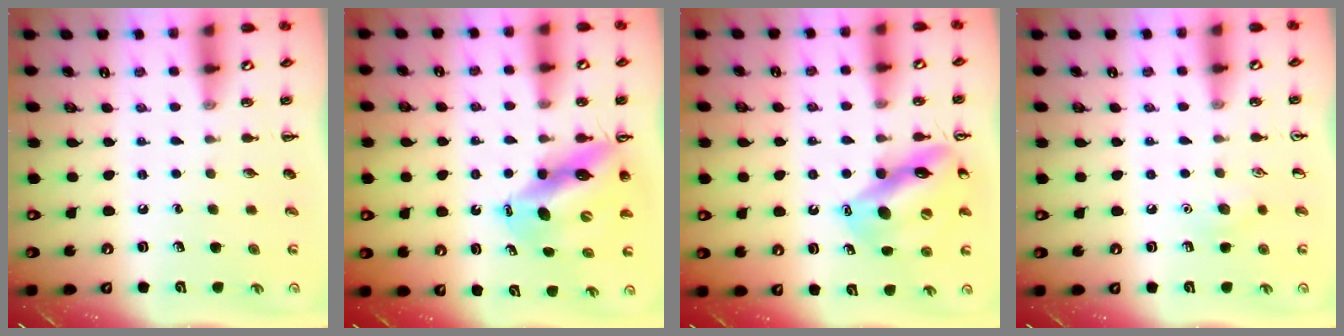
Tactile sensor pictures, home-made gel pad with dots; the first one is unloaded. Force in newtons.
{"total": 12.8, "press": 12.3, "slide": 3.8}
{"total": 15.2, "press": 15.0, "slide": 2.5}
{"total": 6.8, "press": 6.5, "slide": 2.1}